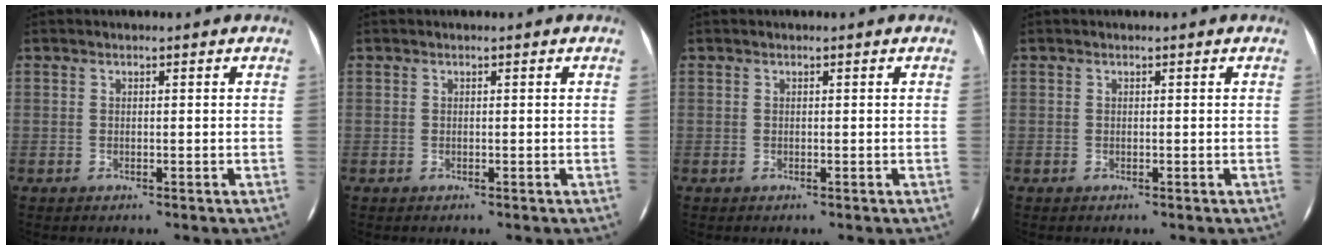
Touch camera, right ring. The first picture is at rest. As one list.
[{"total": 0.0}, {"total": 0.0}, {"total": 0.0}]